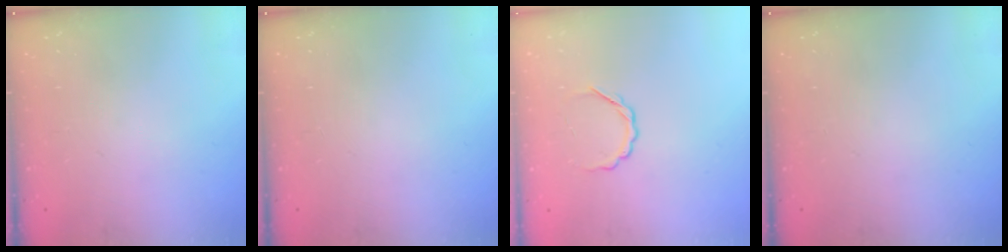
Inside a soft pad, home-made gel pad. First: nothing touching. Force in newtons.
{"total": 0.0}
{"total": 3.8, "press": 3.7, "slide": 0.8}
{"total": 0.0}